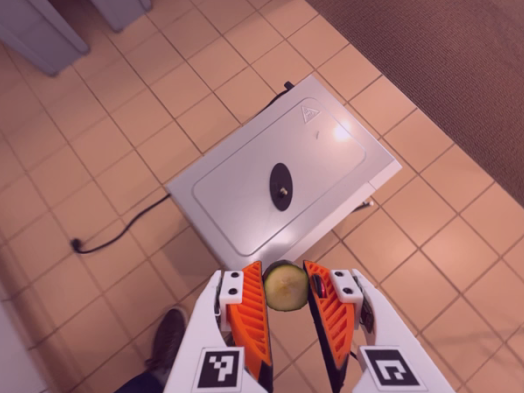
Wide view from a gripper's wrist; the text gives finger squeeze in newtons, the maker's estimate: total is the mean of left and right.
{"total": 5.9, "left": 5.3, "right": 6.5}